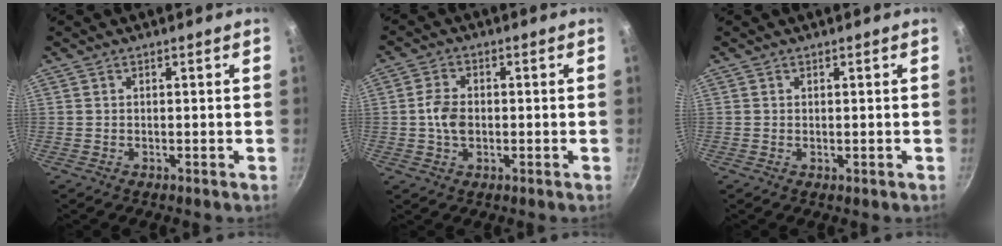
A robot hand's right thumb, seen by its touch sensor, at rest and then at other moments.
{"total": 5.3, "force": [-0.4, 3.6, 3.9], "torque": [-0.068, 0.010, -0.012]}
{"total": 0.0}